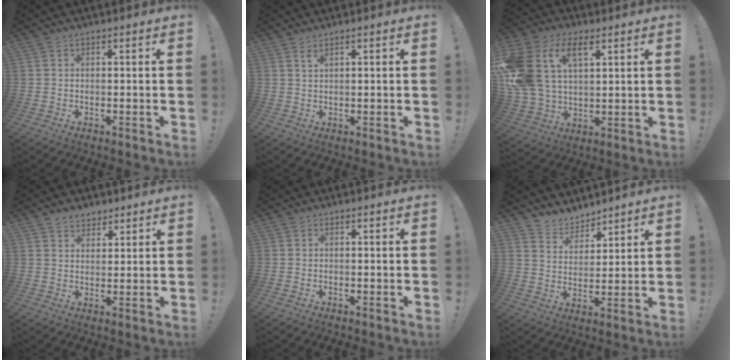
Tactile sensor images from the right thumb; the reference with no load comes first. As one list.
[{"total": 1.7, "force": [1.1, 0.2, 1.3], "torque": [-0.019, -0.002, 0.018]}, {"total": 18.8, "force": [7.4, 12.5, 12.0], "torque": [-0.246, -0.031, 0.133]}, {"total": 4.1, "force": [3.3, 2.4, 0.6], "torque": [-0.002, -0.019, 0.060]}, {"total": 0.0}, {"total": 6.3, "force": [5.4, 3.2, 0.1], "torque": [-0.012, -0.049, 0.105]}]